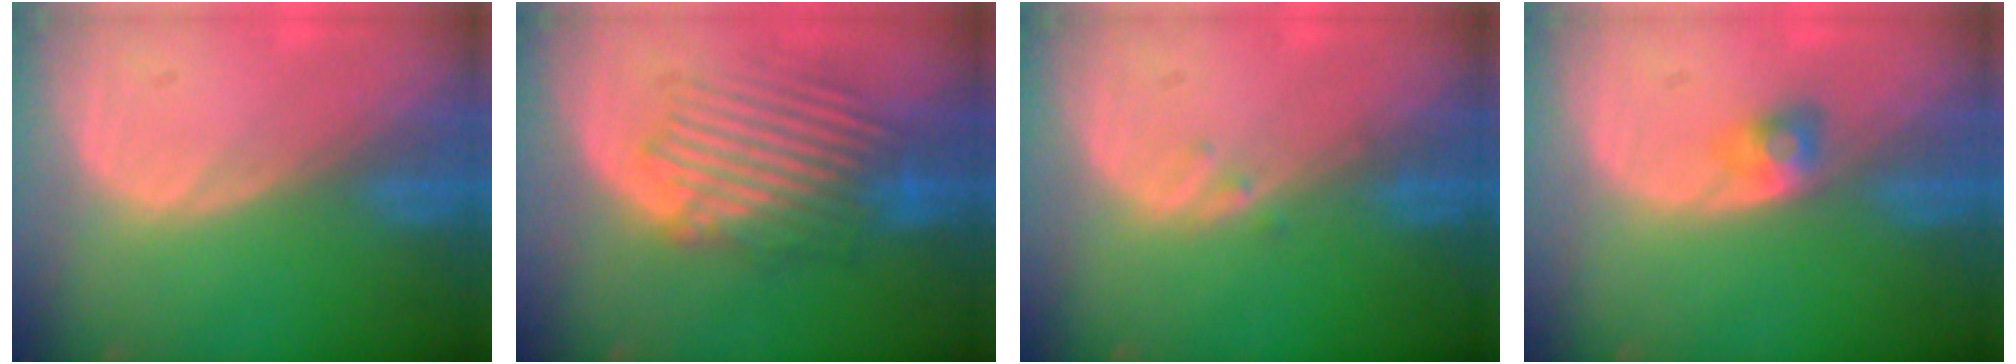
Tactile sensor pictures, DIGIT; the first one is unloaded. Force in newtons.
{"total": 8.5, "press": 8.1, "slide": 2.6}
{"total": 0.8, "press": 0.8, "slide": 0.1}
{"total": 2.7, "press": 2.4, "slide": 1.1}